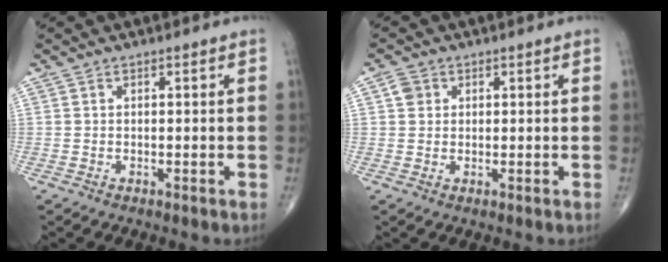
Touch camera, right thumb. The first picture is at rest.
{"total": 2.5, "force": [0.8, 2.1, 1.0], "torque": [-0.009, 0.001, 0.012]}